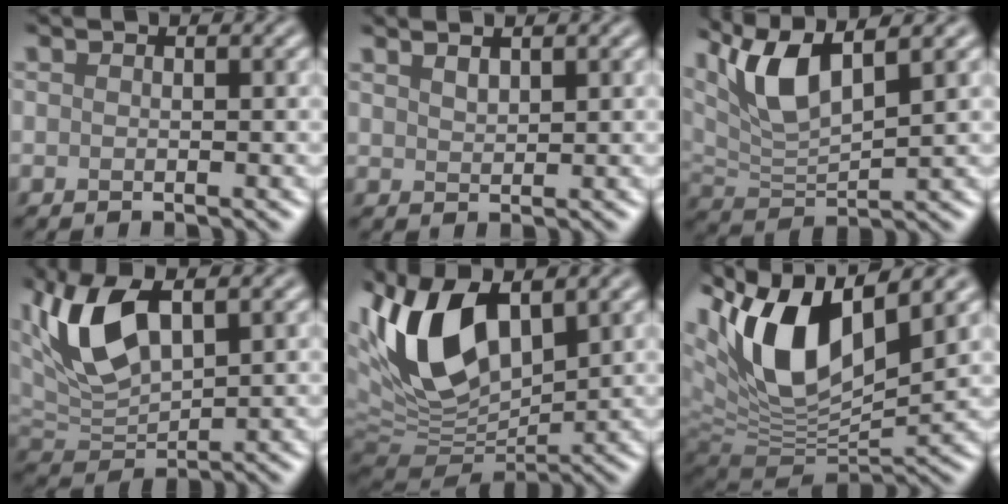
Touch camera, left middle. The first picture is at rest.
{"total": 1.5, "force": [1.2, 0.4, 0.7], "torque": [-0.011, 0.003, 0.023]}
{"total": 6.8, "force": [3.7, 2.2, 5.3], "torque": [-0.115, 0.007, 0.069]}
{"total": 7.2, "force": [2.7, 3.5, 5.7], "torque": [-0.126, 0.005, 0.046]}
{"total": 12.7, "force": [4.2, 6.6, 10.0], "torque": [-0.218, 0.005, 0.070]}
{"total": 13.5, "force": [4.5, 6.8, 10.8], "torque": [-0.213, 0.005, 0.078]}